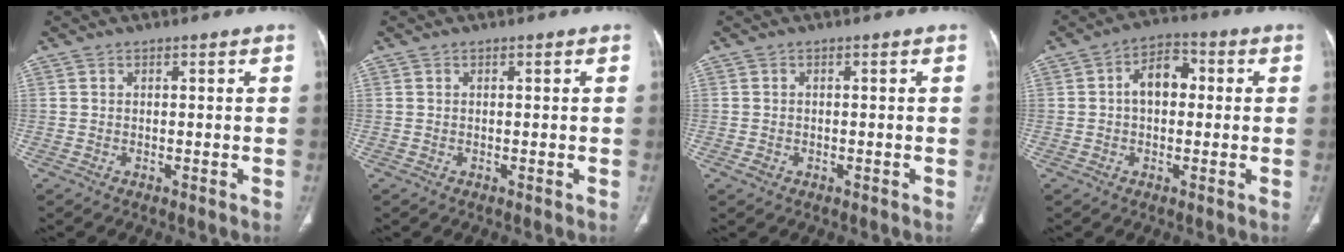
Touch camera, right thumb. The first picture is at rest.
{"total": 0.0}
{"total": 1.2, "force": [-0.5, 1.0, 0.5], "torque": [-0.010, 0.006, -0.005]}
{"total": 7.3, "force": [0.6, 4.8, 5.4], "torque": [-0.072, 0.024, 0.000]}